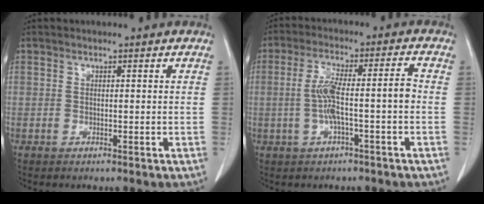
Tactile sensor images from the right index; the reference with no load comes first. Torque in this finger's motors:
{"motor_torque": [0.71, -0.18, 0.30, 0.15]}